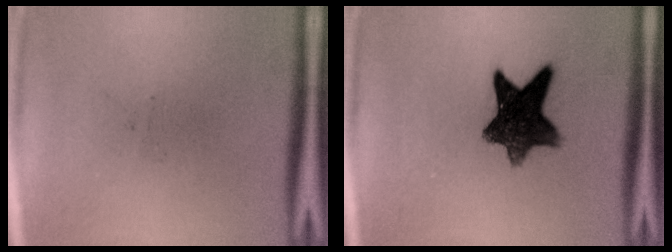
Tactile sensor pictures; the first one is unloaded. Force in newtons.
{"total": 10.5}